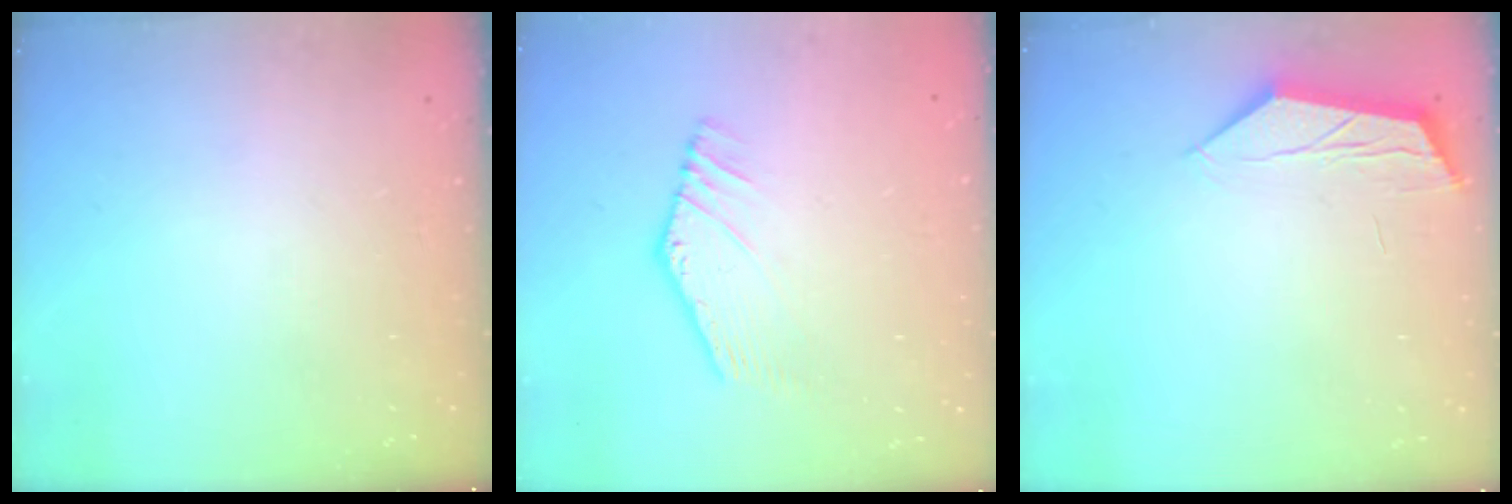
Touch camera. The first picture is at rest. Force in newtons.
{"total": 3.6, "press": 3.6, "slide": 0.4}
{"total": 4.2, "press": 4.1, "slide": 0.5}